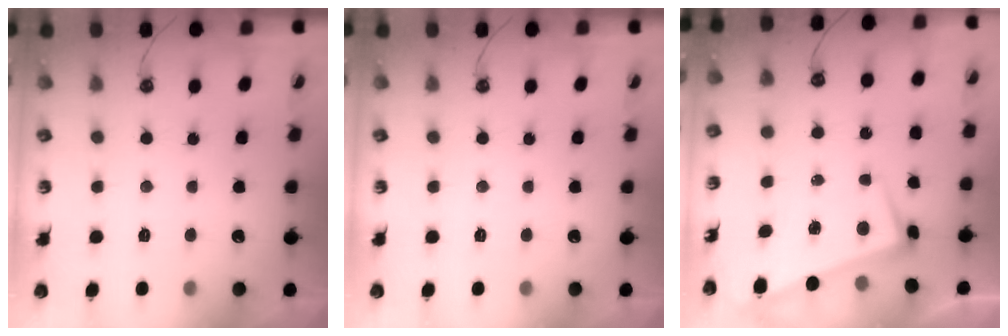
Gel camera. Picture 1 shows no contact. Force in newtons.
{"total": 0.0}
{"total": 1.5, "press": 0.5, "slide": 1.5}